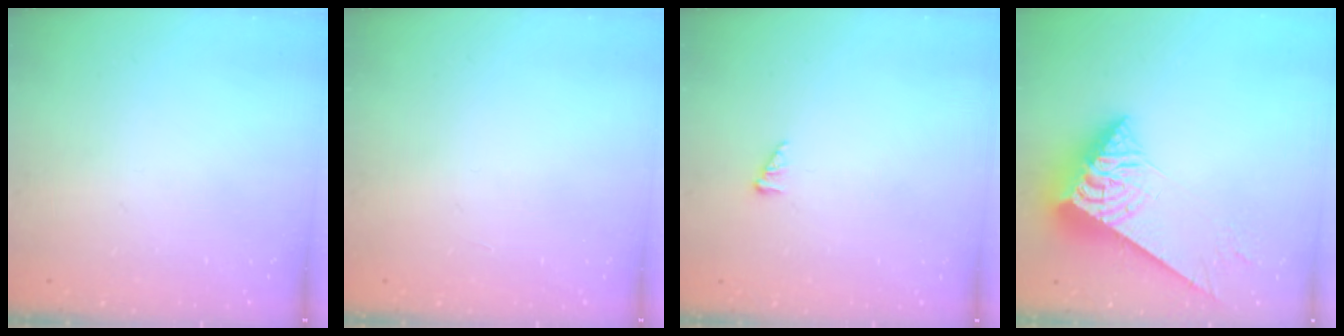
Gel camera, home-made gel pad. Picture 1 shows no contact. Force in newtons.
{"total": 0.0}
{"total": 1.2, "press": 1.1, "slide": 0.1}
{"total": 8.2, "press": 8.2, "slide": 0.4}